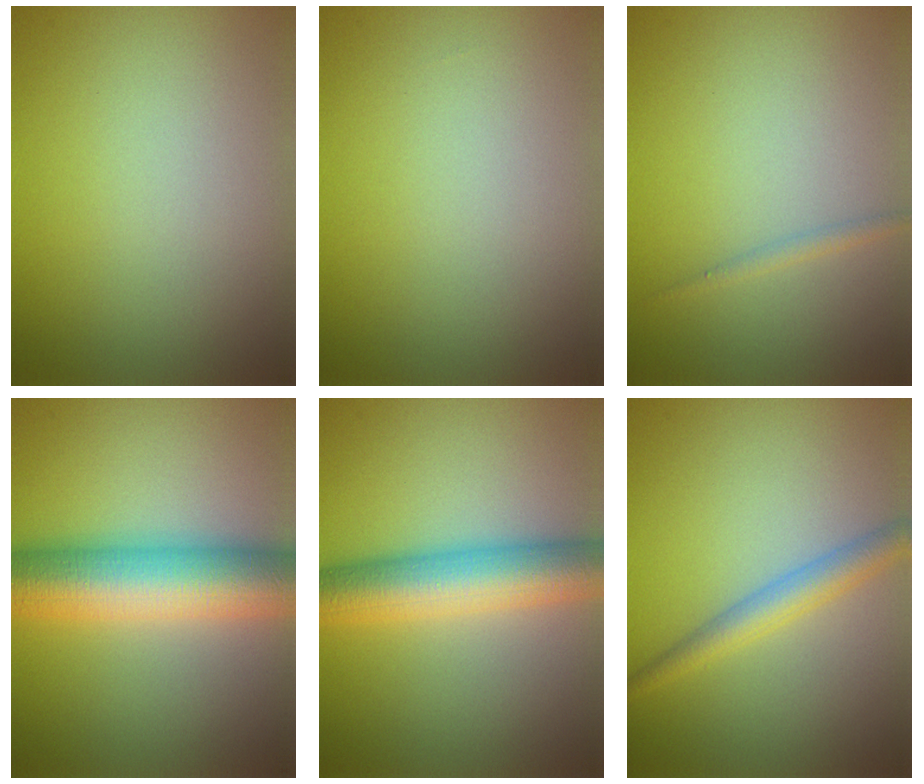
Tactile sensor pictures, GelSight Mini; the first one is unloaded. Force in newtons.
{"total": 0.0}
{"total": 0.9, "press": 0.9, "slide": 0.1}
{"total": 9.8, "press": 9.8, "slide": 0.2}
{"total": 7.2, "press": 7.2, "slide": 0.1}
{"total": 2.9, "press": 2.9, "slide": 0.1}